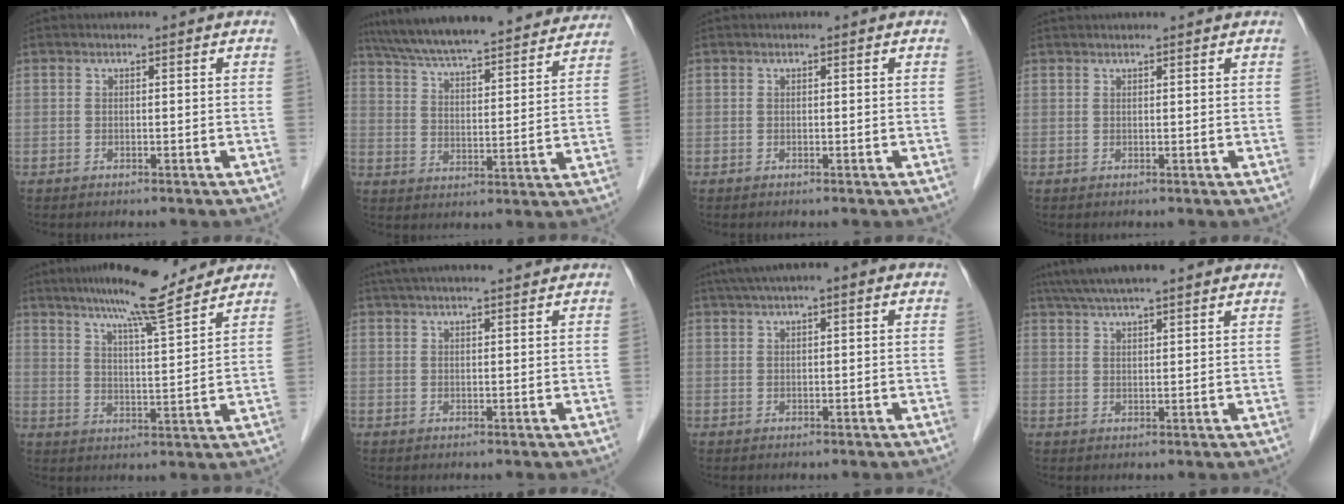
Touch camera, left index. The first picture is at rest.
{"total": 28.7, "force": [25.9, 4.4, 11.5], "torque": [-0.195, -0.009, 0.347]}
{"total": 0.0}
{"total": 4.1, "force": [3.8, 0.1, 1.5], "torque": [-0.017, 0.030, 0.048]}
{"total": 12.0, "force": [10.2, 0.6, 6.3], "torque": [-0.101, 0.007, 0.154]}
{"total": 11.6, "force": [10.2, 0.8, 5.4], "torque": [-0.086, 0.035, 0.141]}
{"total": 7.3, "force": [5.1, 1.0, 5.1], "torque": [-0.083, 0.044, 0.077]}
{"total": 14.0, "force": [11.9, 1.6, 7.3], "torque": [-0.121, 0.051, 0.169]}